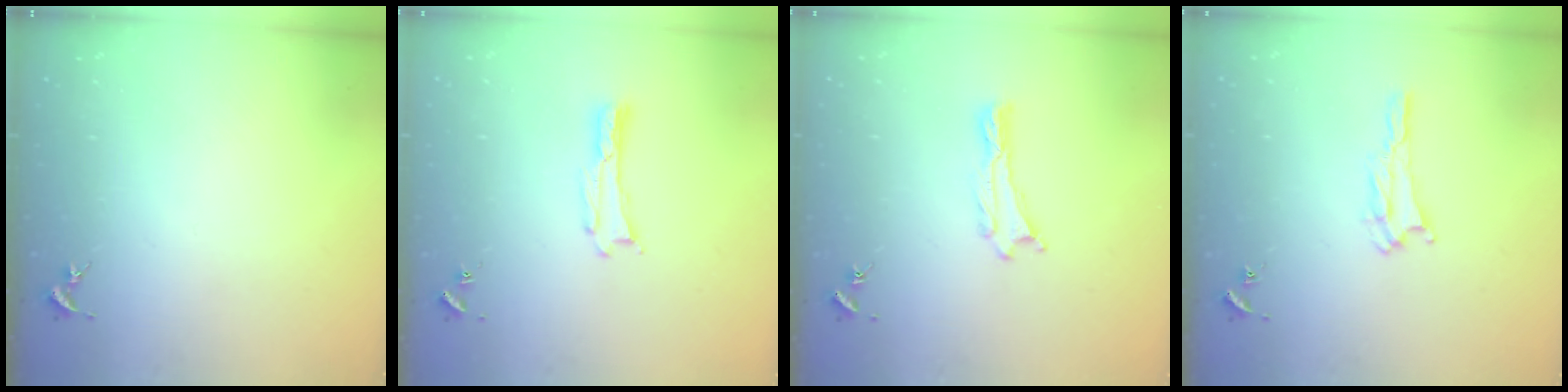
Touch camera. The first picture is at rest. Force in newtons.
{"total": 0.0}
{"total": 0.0}
{"total": 2.3, "press": 2.2, "slide": 0.4}